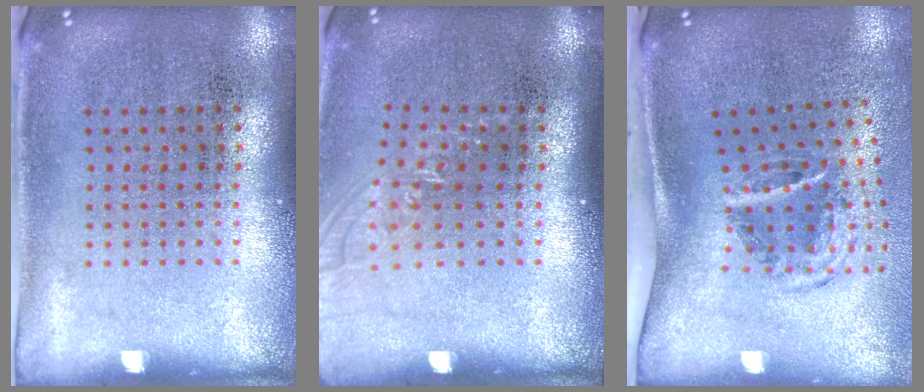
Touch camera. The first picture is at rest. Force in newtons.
{"total": 1.1, "press": 1.0, "slide": 0.6}
{"total": 2.0, "press": 1.2, "slide": 1.6}